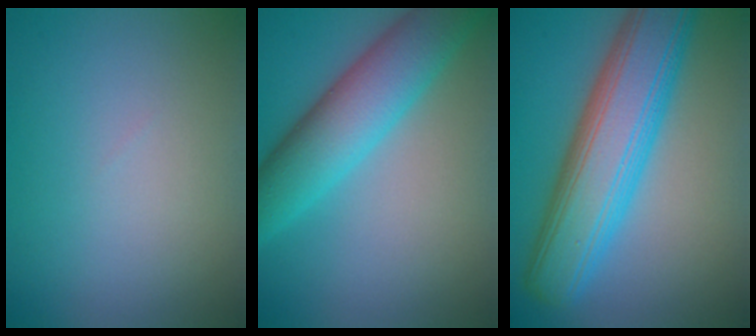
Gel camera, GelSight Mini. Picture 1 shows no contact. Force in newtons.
{"total": 7.3, "press": 7.3, "slide": 0.2}
{"total": 10.1, "press": 10.1, "slide": 0.4}